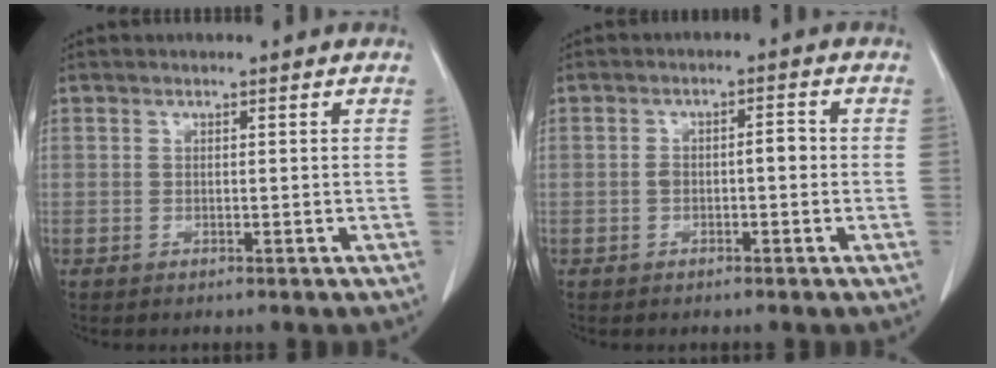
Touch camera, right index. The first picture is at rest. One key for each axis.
{"total": 2.8, "fx": -0.7, "fy": 1.2, "fz": 2.5, "tx": -0.043, "ty": 0.015, "tz": -0.008}